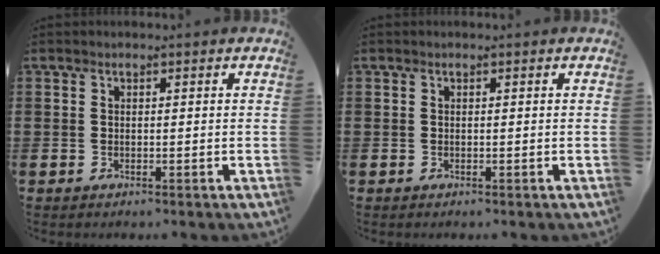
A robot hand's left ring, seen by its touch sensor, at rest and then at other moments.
{"total": 0.0}